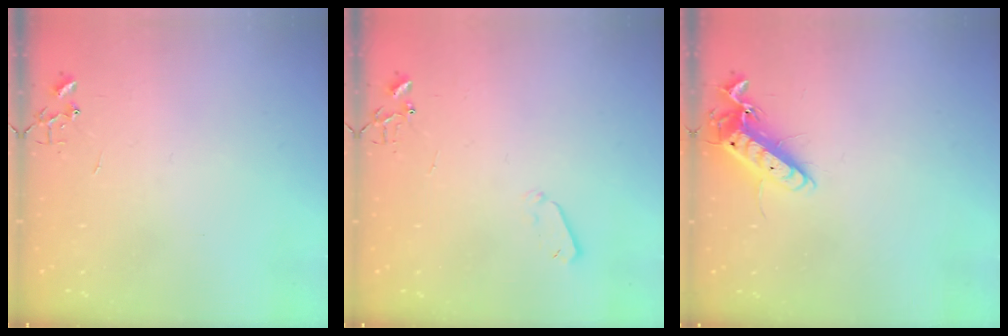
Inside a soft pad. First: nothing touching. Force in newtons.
{"total": 4.1, "press": 4.0, "slide": 0.8}
{"total": 13.0, "press": 12.9, "slide": 1.9}